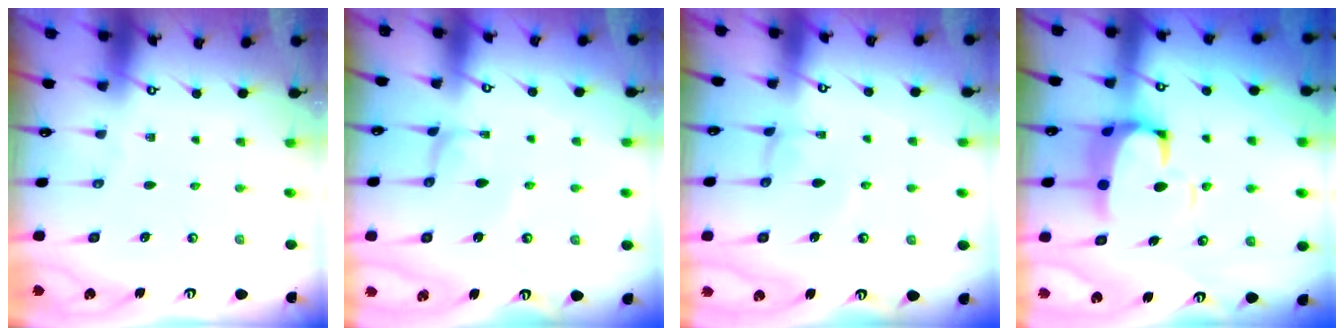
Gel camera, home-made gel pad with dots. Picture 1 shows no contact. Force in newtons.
{"total": 2.2, "press": 2.2, "slide": 0.1}
{"total": 0.0}
{"total": 6.9, "press": 6.7, "slide": 1.6}